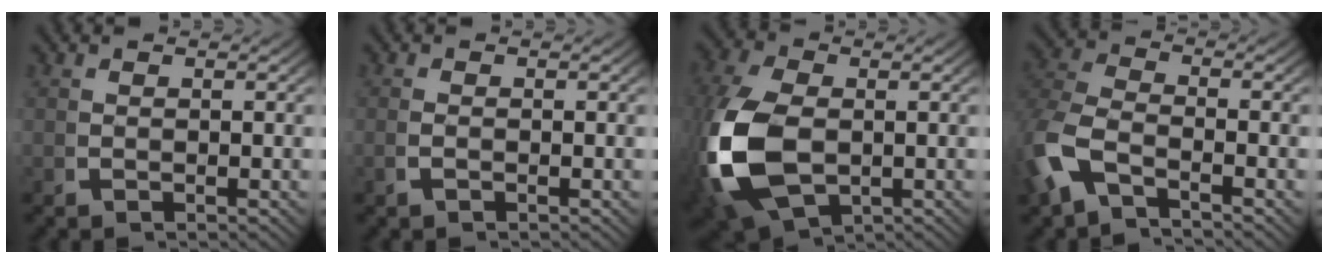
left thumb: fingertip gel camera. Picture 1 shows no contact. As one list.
[{"total": 0.5, "force": [-0.3, 0.2, 0.4], "torque": [-0.014, -0.001, -0.006]}, {"total": 11.6, "force": [-2.0, 7.7, 8.4], "torque": [-0.230, -0.043, -0.007]}, {"total": 6.2, "force": [-1.8, 4.4, 4.1], "torque": [-0.110, -0.009, -0.034]}]